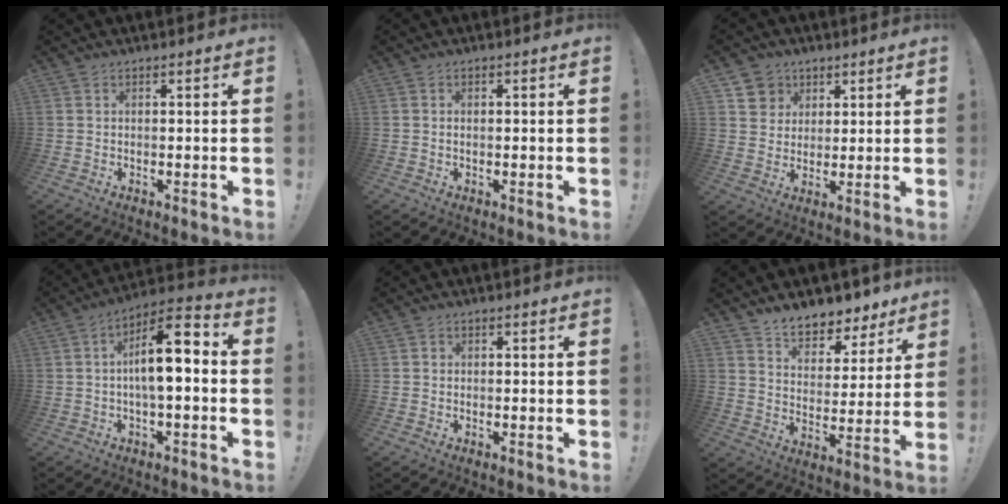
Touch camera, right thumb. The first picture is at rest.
{"total": 0.8, "force": [-0.1, 0.3, 0.7], "torque": [-0.016, 0.003, -0.002]}
{"total": 7.7, "force": [3.7, 6.6, 0.9], "torque": [-0.011, -0.030, 0.074]}
{"total": 11.9, "force": [0.0, 3.9, 11.3], "torque": [-0.179, -0.001, -0.006]}
{"total": 0.8, "force": [0.1, 0.8, 0.2], "torque": [-0.001, 0.002, 0.001]}
{"total": 8.1, "force": [7.1, 3.6, 1.5], "torque": [-0.022, -0.068, 0.133]}